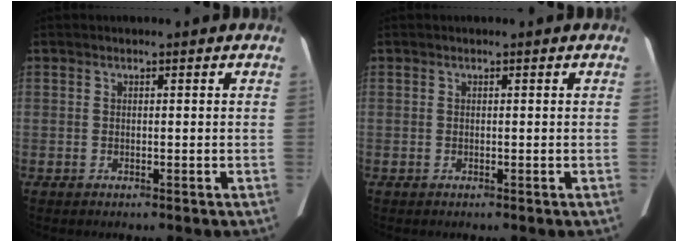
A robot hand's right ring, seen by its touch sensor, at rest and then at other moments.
{"total": 0.0}